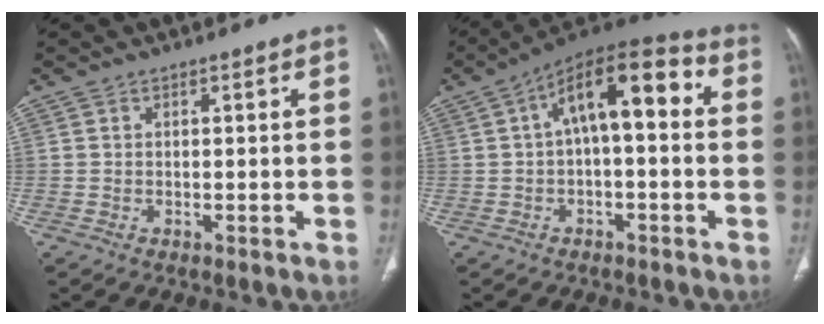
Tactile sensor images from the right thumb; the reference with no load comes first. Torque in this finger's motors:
{"motor_torque": [1.33, 2.20, 1.46, -0.45, 0.11]}